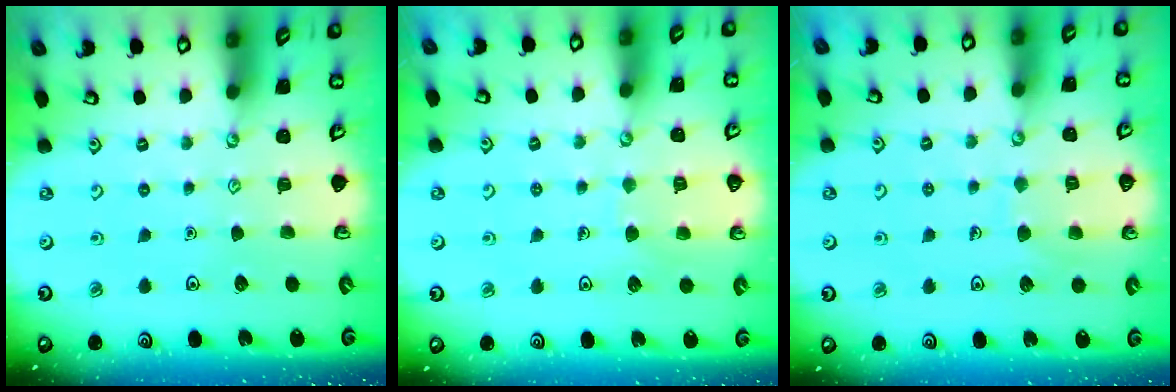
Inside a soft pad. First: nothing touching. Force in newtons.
{"total": 4.9, "press": 4.9, "slide": 0.3}
{"total": 6.3, "press": 6.3, "slide": 0.4}